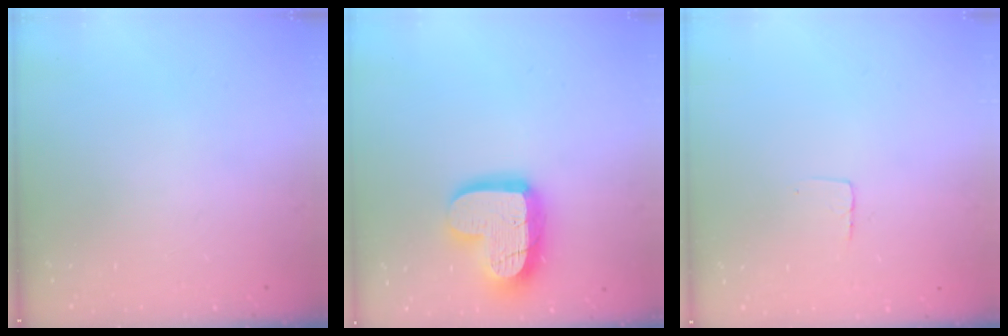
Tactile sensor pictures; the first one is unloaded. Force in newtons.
{"total": 17.4, "press": 17.4, "slide": 1.7}
{"total": 2.9, "press": 2.9, "slide": 0.2}